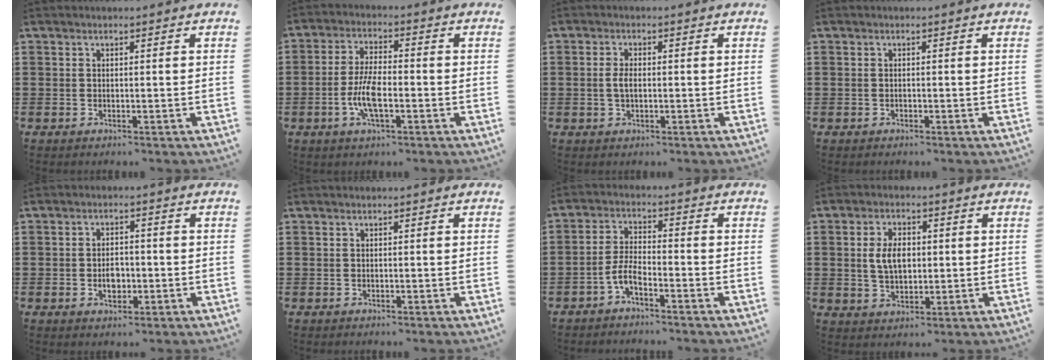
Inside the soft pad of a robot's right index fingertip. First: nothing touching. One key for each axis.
{"total": 6.7, "fx": -1.9, "fy": 2.2, "fz": 6.0, "tx": -0.135, "ty": -0.006, "tz": -0.041}
{"total": 2.4, "fx": -0.2, "fy": 1.1, "fz": 2.1, "tx": -0.048, "ty": 0.002, "tz": -0.007}
{"total": 0.0}
{"total": 3.3, "fx": -0.7, "fy": 2.0, "fz": 2.5, "tx": -0.040, "ty": -0.003, "tz": -0.014}
{"total": 0.0}
{"total": 4.3, "fx": -2.7, "fy": 0.9, "fz": 3.2, "tx": -0.087, "ty": -0.006, "tz": -0.059}
{"total": 5.4, "fx": 0.5, "fy": 3.3, "fz": 4.2, "tx": -0.087, "ty": 0.007, "tz": 0.002}